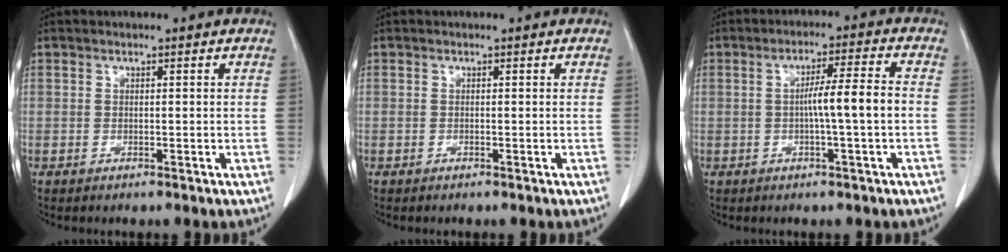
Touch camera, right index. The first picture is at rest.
{"total": 0.0}
{"total": 6.2, "force": [-0.8, -0.5, 6.1], "torque": [-0.101, 0.012, -0.013]}